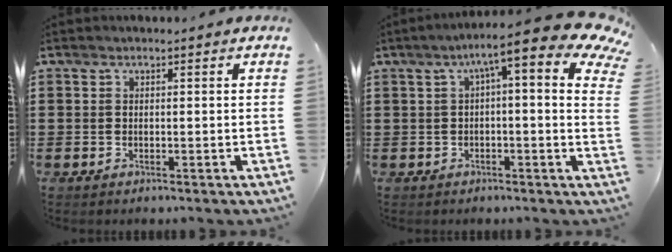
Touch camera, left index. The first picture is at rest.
{"total": 8.9, "force": [4.4, 0.9, 7.7], "torque": [-0.132, -0.026, 0.067]}